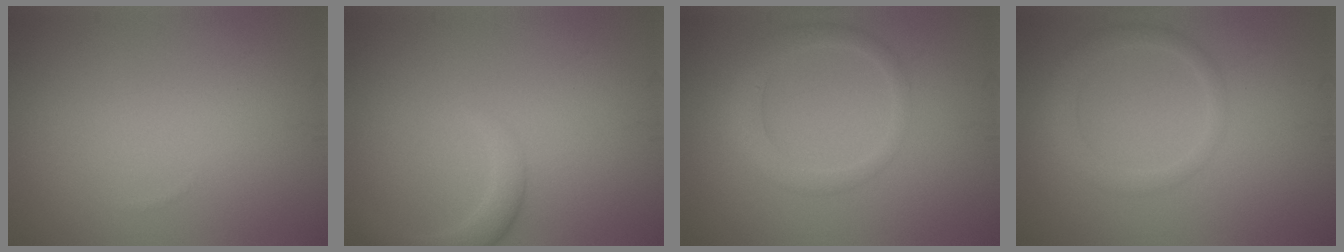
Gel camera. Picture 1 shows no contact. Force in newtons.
{"total": 2.3, "press": 2.3, "slide": 0.3}
{"total": 2.7, "press": 2.7, "slide": 0.1}
{"total": 2.3, "press": 2.3, "slide": 0.1}